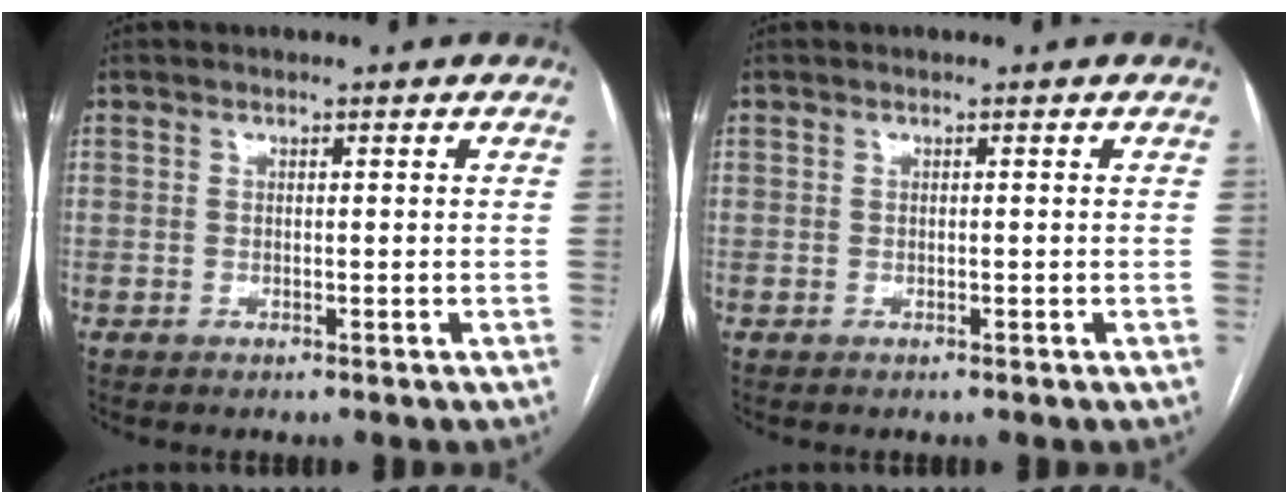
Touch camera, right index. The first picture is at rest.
{"total": 0.0}